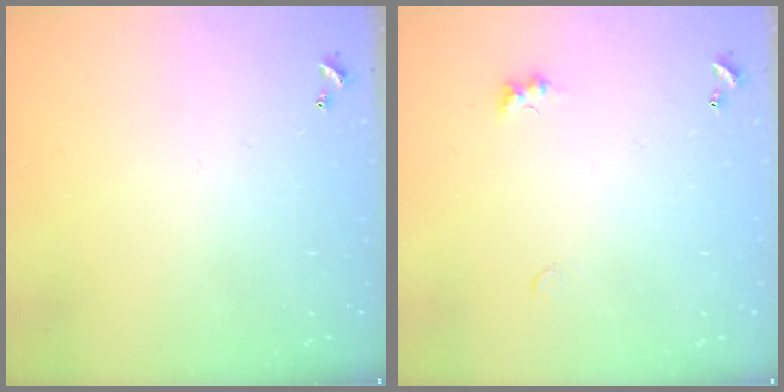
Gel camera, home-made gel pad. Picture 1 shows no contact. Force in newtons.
{"total": 1.4, "press": 1.3, "slide": 0.5}